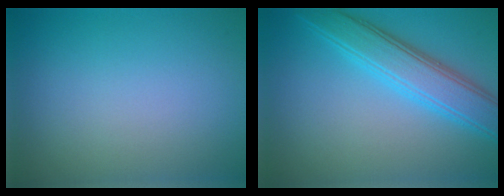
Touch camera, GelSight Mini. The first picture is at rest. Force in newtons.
{"total": 5.2, "press": 5.2, "slide": 0.2}